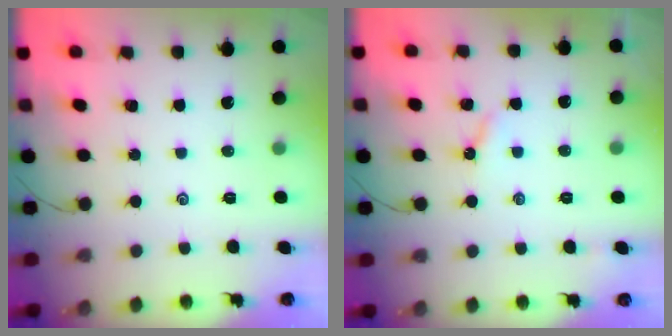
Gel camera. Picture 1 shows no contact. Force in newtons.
{"total": 2.9, "press": 2.8, "slide": 0.4}